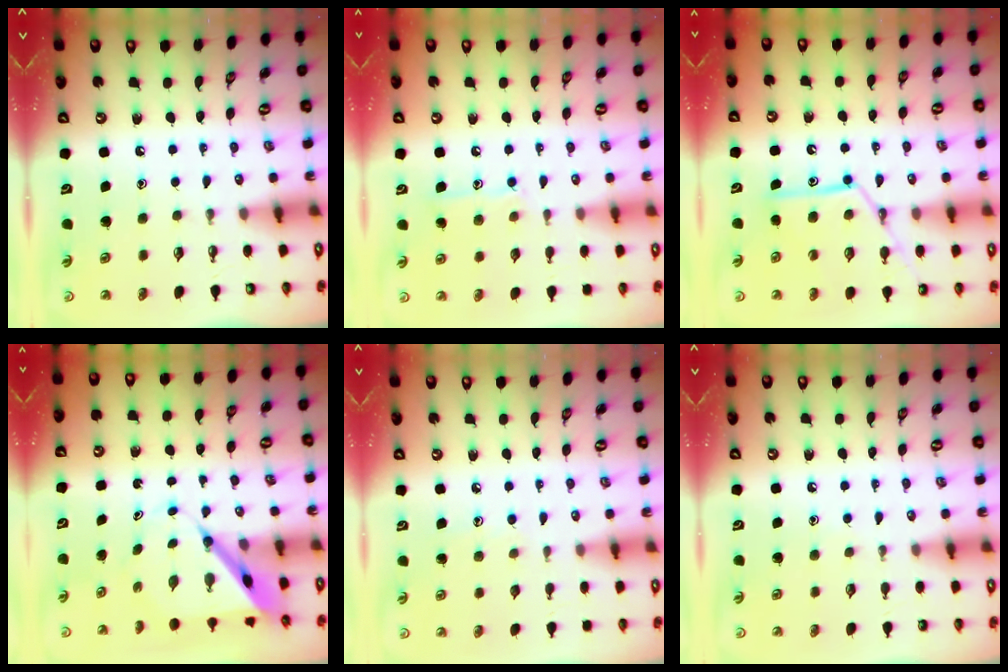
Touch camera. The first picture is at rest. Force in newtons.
{"total": 8.5, "press": 8.5, "slide": 0.5}
{"total": 14.2, "press": 14.2, "slide": 1.1}
{"total": 7.5, "press": 7.4, "slide": 0.6}
{"total": 4.1, "press": 4.1, "slide": 0.5}
{"total": 2.7, "press": 2.6, "slide": 0.3}